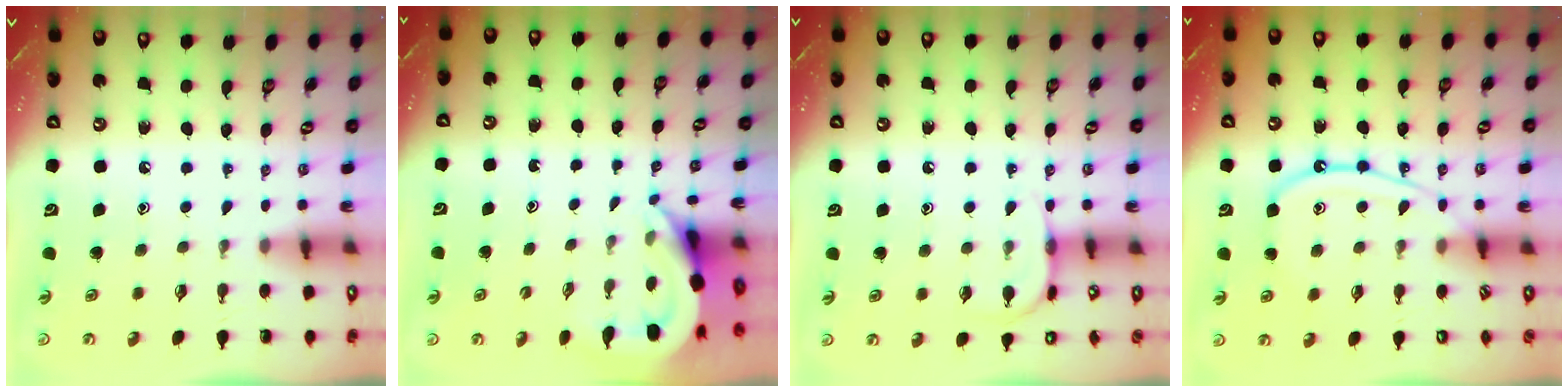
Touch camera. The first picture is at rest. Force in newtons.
{"total": 4.6, "press": 4.6, "slide": 0.3}
{"total": 6.4, "press": 6.4, "slide": 0.8}
{"total": 11.6, "press": 11.5, "slide": 1.2}